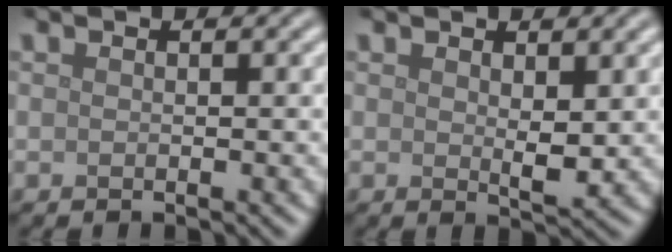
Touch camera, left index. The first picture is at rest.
{"total": 1.9, "force": [0.7, 0.7, 1.6], "torque": [-0.027, -0.006, 0.015]}